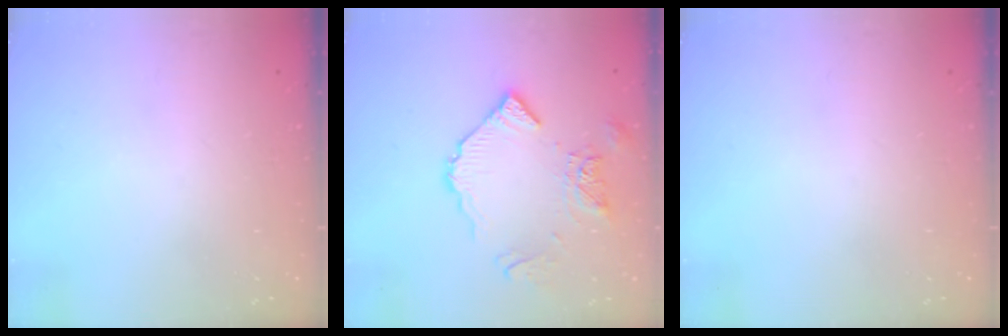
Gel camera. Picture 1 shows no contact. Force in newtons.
{"total": 11.1, "press": 11.0, "slide": 1.4}
{"total": 0.0}